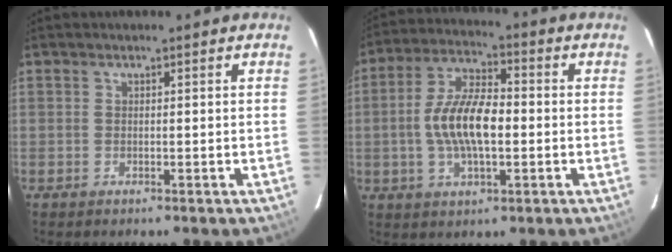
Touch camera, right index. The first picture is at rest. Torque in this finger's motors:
{"motor_torque": [0.77, -0.50, 0.45, 0.16]}